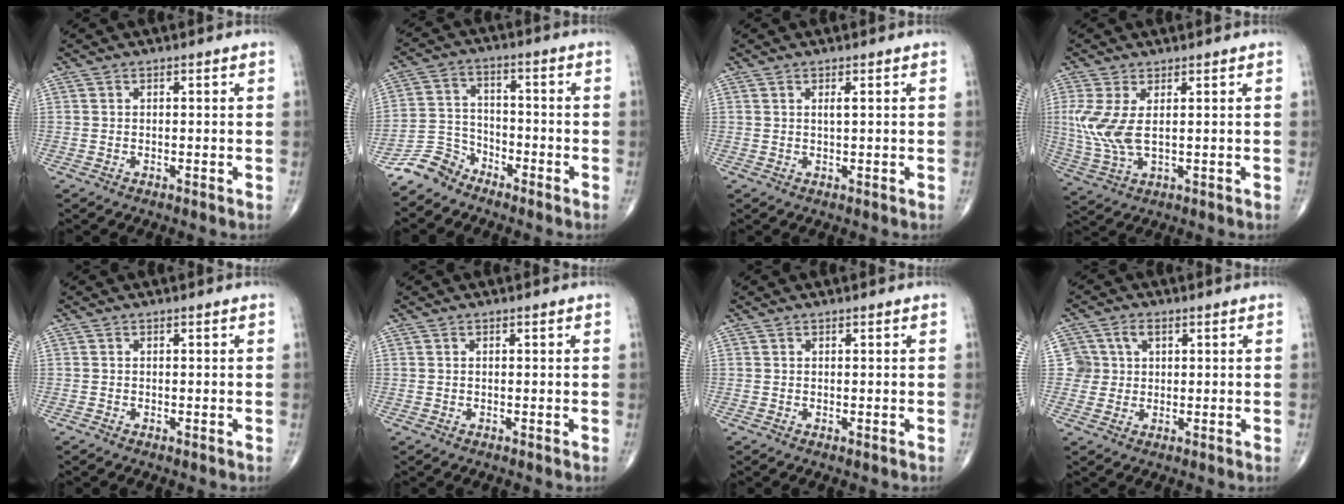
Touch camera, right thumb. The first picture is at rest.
{"total": 6.4, "force": [-5.5, 3.2, 0.5], "torque": [0.002, 0.041, -0.121]}
{"total": 1.0, "force": [0.4, 0.1, 0.9], "torque": [-0.023, 0.000, 0.006]}
{"total": 8.1, "force": [1.2, 3.6, 7.2], "torque": [-0.183, -0.008, 0.034]}
{"total": 0.0}
{"total": 0.0}
{"total": 0.0}
{"total": 4.2, "force": [1.2, 3.9, 1.1], "torque": [0.000, 0.005, 0.022]}